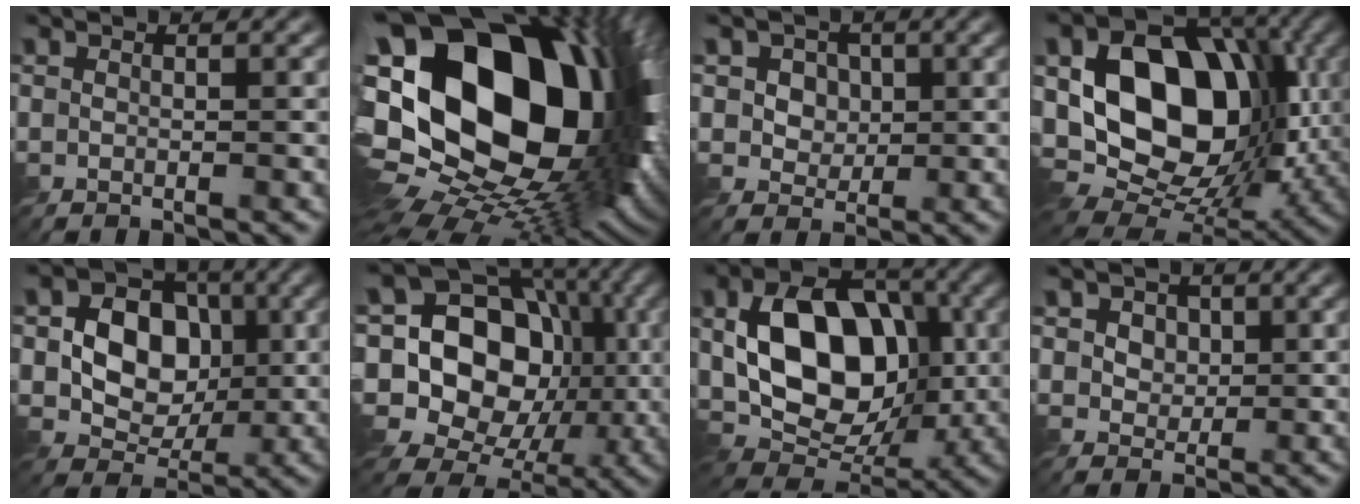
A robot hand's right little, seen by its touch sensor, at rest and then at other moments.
{"total": 22.6, "force": [3.0, 14.3, 17.3], "torque": [-0.333, 0.004, 0.048]}
{"total": 4.3, "force": [1.5, 3.6, 1.9], "torque": [-0.042, 0.000, 0.024]}
{"total": 15.3, "force": [0.9, 11.1, 10.4], "torque": [-0.187, -0.001, 0.011]}
{"total": 6.9, "force": [0.1, 5.5, 4.1], "torque": [-0.066, -0.001, -0.010]}
{"total": 19.0, "force": [1.0, 15.6, 10.7], "torque": [-0.221, 0.055, 0.001]}
{"total": 11.1, "force": [0.4, 7.8, 7.9], "torque": [-0.140, -0.005, 0.010]}
{"total": 3.7, "force": [1.4, 3.0, 1.6], "torque": [-0.041, -0.002, 0.025]}